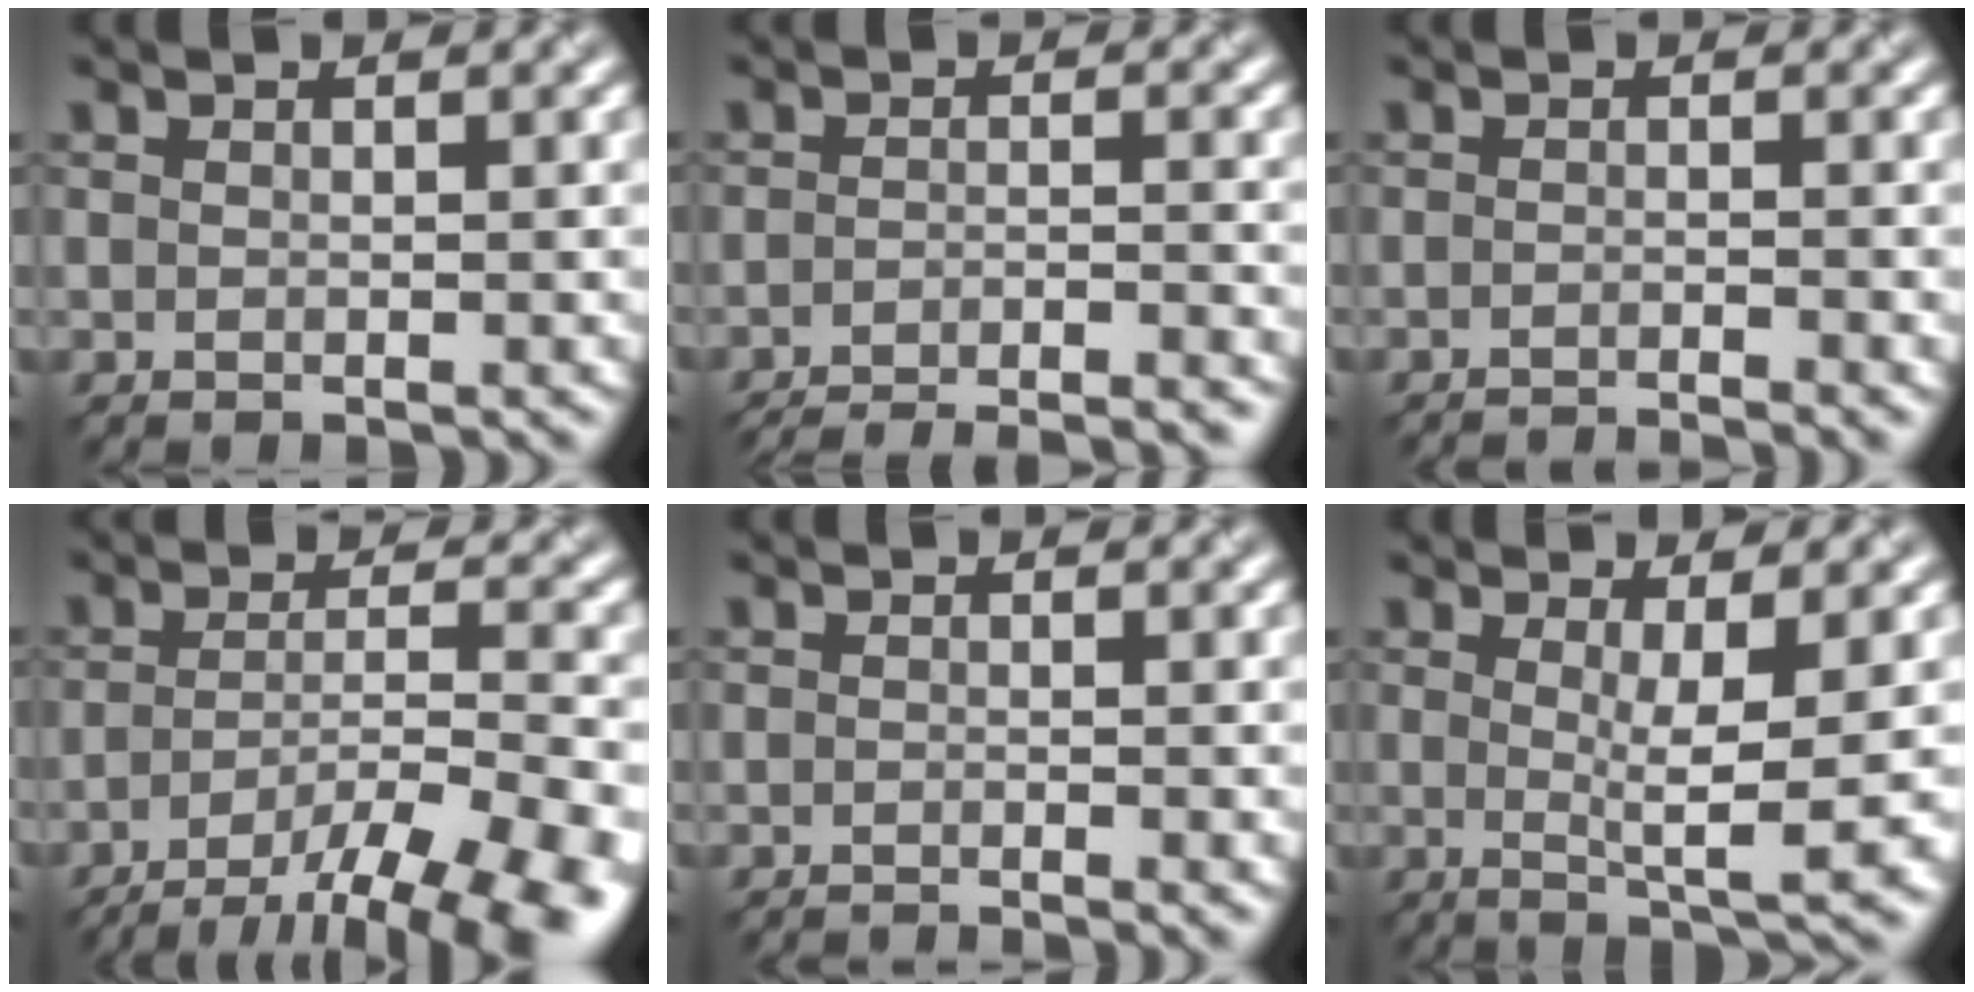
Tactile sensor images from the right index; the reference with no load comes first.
{"total": 10.2, "force": [-9.4, 2.0, 3.3], "torque": [-0.029, -0.009, -0.125]}
{"total": 3.1, "force": [-2.7, 0.4, 1.6], "torque": [-0.019, -0.002, -0.046]}
{"total": 13.7, "force": [-9.5, 3.9, 9.0], "torque": [-0.143, -0.024, -0.121]}
{"total": 1.9, "force": [-1.4, 0.3, 1.2], "torque": [-0.008, -0.005, -0.026]}
{"total": 4.7, "force": [0.3, 0.8, 4.6], "torque": [-0.069, -0.011, 0.007]}